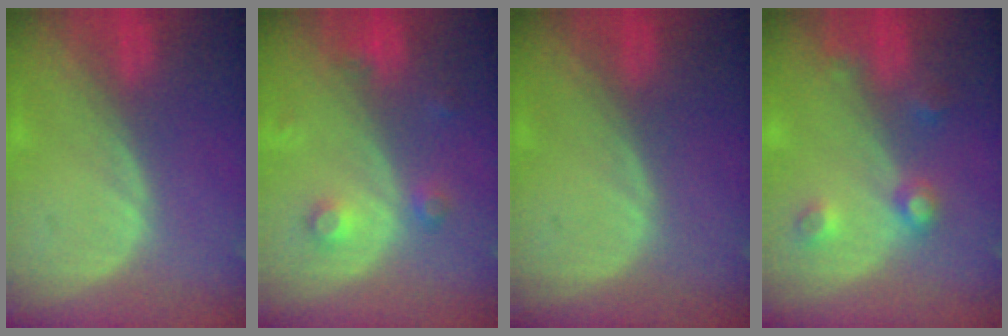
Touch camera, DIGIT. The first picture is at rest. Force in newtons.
{"total": 3.8, "press": 3.3, "slide": 1.7}
{"total": 0.0}
{"total": 4.5, "press": 4.0, "slide": 2.1}